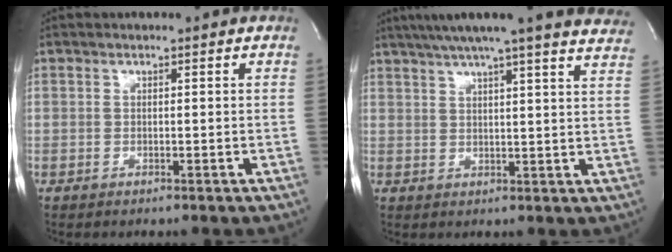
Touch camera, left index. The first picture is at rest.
{"total": 23.7, "force": [21.0, 0.8, 11.0], "torque": [-0.173, -0.012, 0.252]}